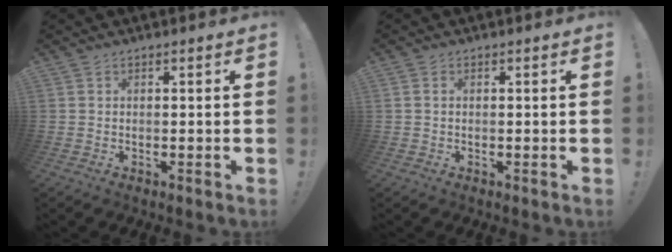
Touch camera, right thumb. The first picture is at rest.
{"total": 0.6, "force": [0.2, 0.5, 0.3], "torque": [-0.009, 0.003, 0.004]}